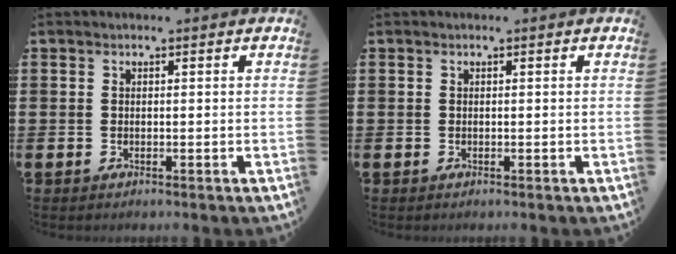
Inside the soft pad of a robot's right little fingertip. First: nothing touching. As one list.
[{"total": 0.0}]